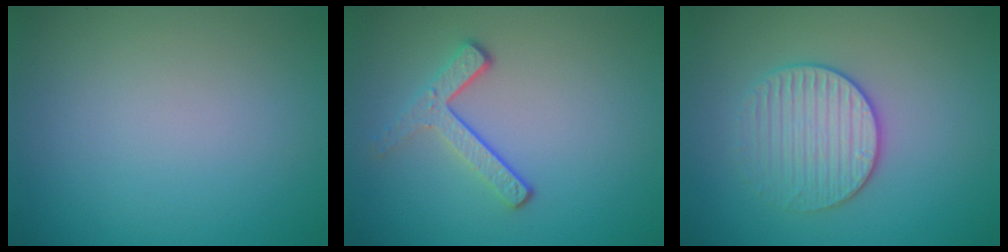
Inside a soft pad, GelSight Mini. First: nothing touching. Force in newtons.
{"total": 3.0, "press": 2.2, "slide": 2.0}
{"total": 3.2, "press": 3.0, "slide": 1.1}